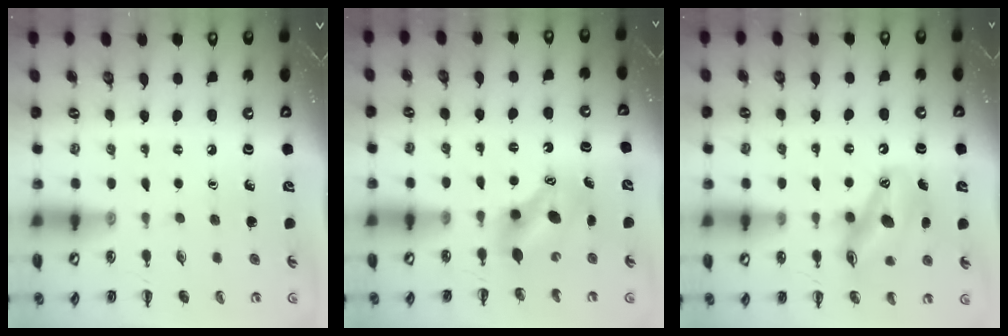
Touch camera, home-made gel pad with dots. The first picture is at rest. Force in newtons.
{"total": 7.1, "press": 7.1, "slide": 1.0}
{"total": 12.1, "press": 11.7, "slide": 3.3}